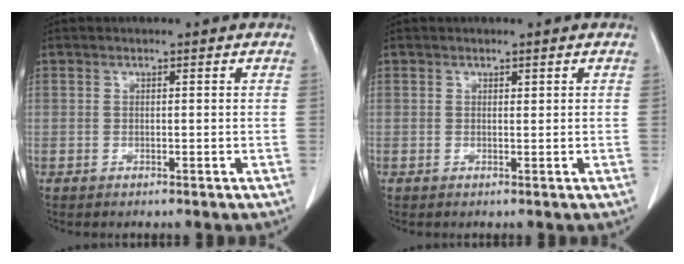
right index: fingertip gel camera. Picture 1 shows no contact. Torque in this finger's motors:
{"motor_torque": [0.02, 0.08, -0.03, 0.01]}